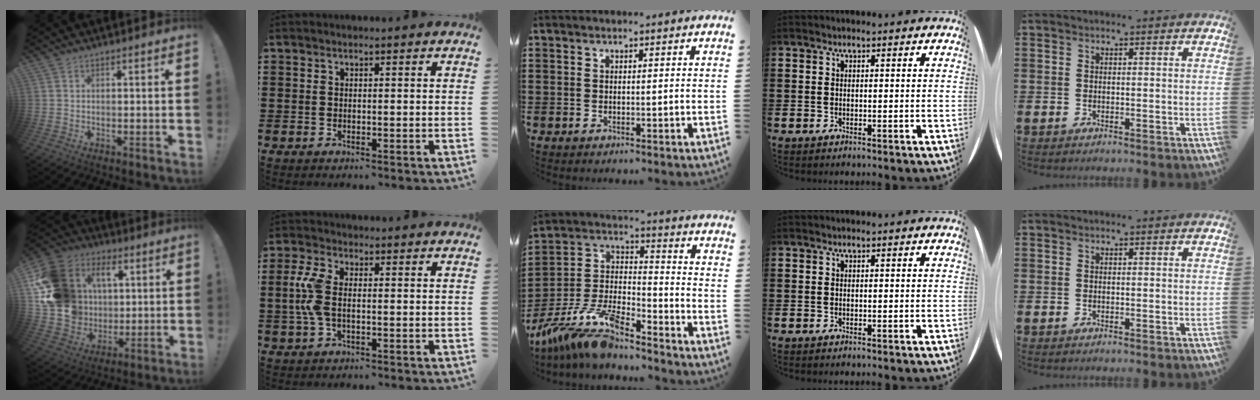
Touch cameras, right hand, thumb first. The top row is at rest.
{"thumb": {"total": 20.4, "force": [5.4, 17.5, 8.9], "torque": [-0.165, -0.011, 0.132]}, "index": {"total": 5.8, "force": [-0.2, 2.7, 5.1], "torque": [-0.129, -0.005, -0.011]}, "middle": {"total": 10.8, "force": [-9.5, 1.5, 4.9], "torque": [-0.113, 0.003, -0.195]}}